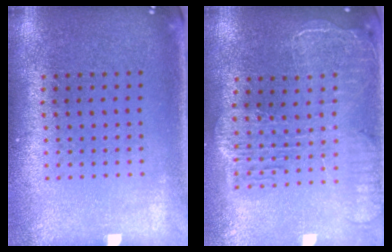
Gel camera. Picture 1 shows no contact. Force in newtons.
{"total": 2.4, "press": 2.1, "slide": 1.2}